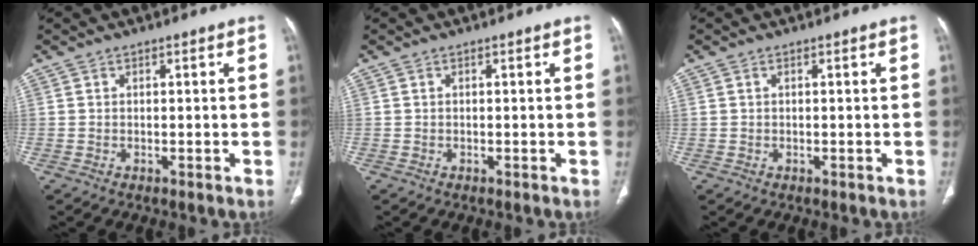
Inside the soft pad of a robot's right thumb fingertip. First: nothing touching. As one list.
[{"total": 0.0}, {"total": 0.0}]